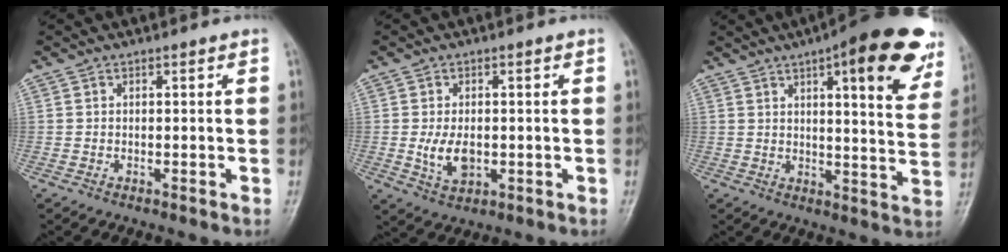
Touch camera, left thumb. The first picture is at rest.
{"total": 5.5, "force": [-0.4, 3.4, 4.3], "torque": [-0.075, -0.010, 0.000]}
{"total": 19.7, "force": [10.3, 5.5, 15.9], "torque": [-0.176, -0.032, 0.126]}